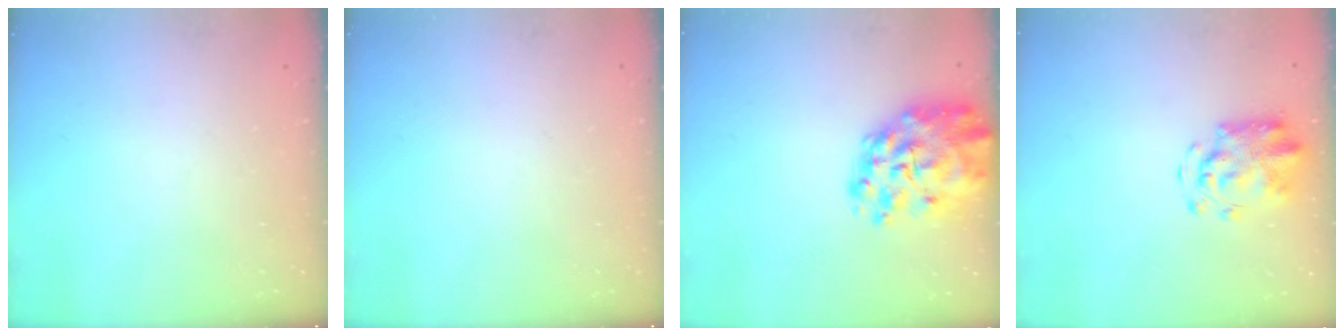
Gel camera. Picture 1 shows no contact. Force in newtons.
{"total": 0.0}
{"total": 14.3, "press": 13.5, "slide": 4.8}
{"total": 4.7, "press": 4.6, "slide": 1.1}